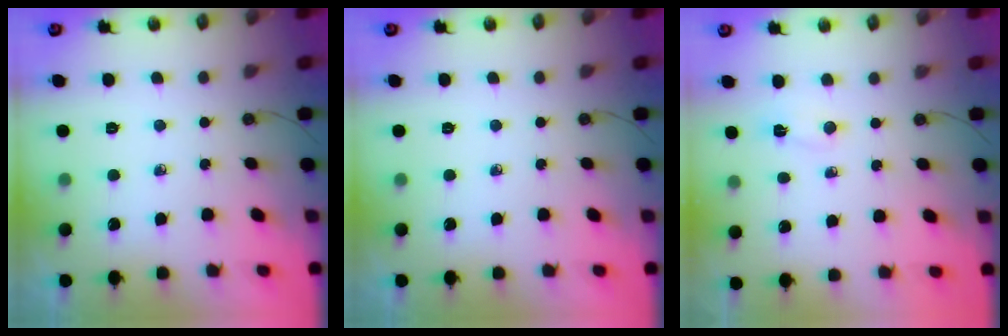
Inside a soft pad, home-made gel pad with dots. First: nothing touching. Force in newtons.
{"total": 0.0}
{"total": 2.1, "press": 2.0, "slide": 0.5}